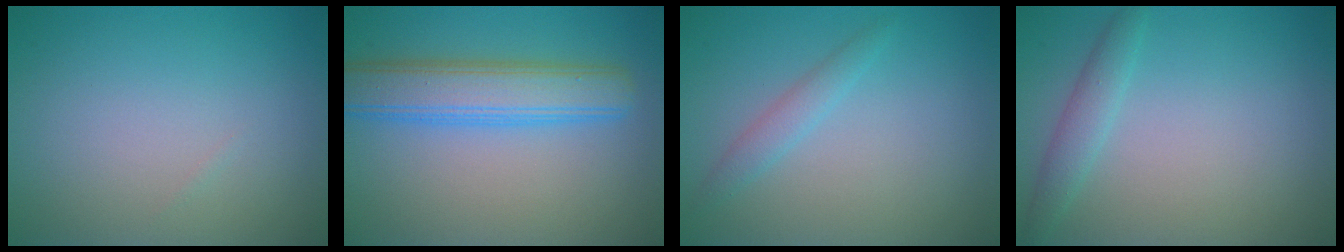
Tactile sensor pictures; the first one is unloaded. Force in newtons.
{"total": 5.7, "press": 5.7, "slide": 0.2}
{"total": 1.6, "press": 1.6, "slide": 0.1}
{"total": 1.8, "press": 1.8, "slide": 0.2}